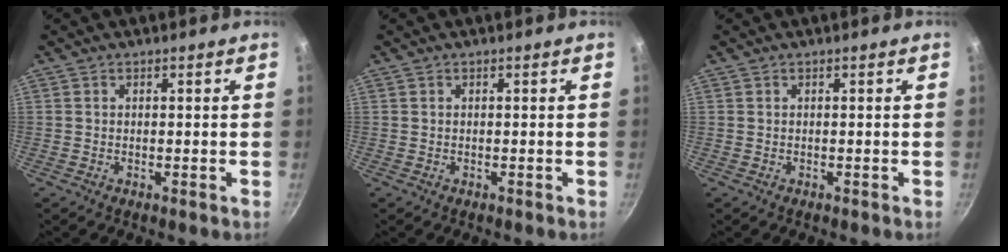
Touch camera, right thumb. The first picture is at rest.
{"total": 0.0}
{"total": 0.0}